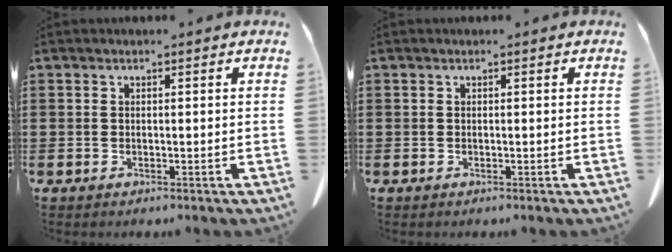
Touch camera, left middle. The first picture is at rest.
{"total": 0.0}